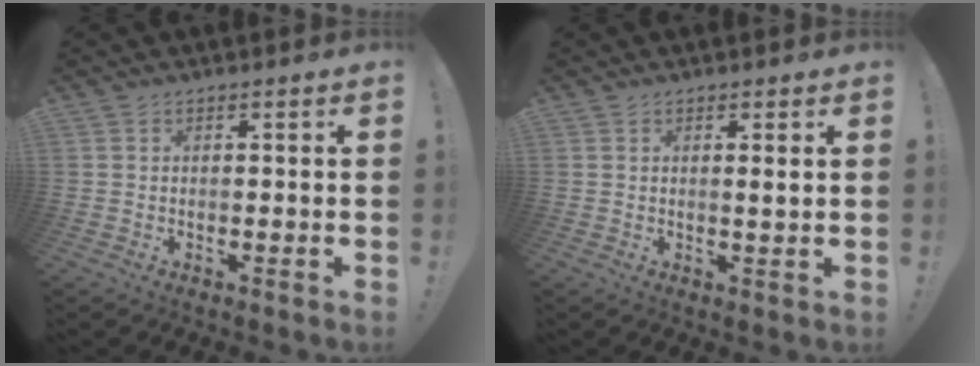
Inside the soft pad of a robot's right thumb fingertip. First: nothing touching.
{"total": 1.9, "force": [0.9, -0.3, 1.6], "torque": [-0.018, -0.010, 0.011]}